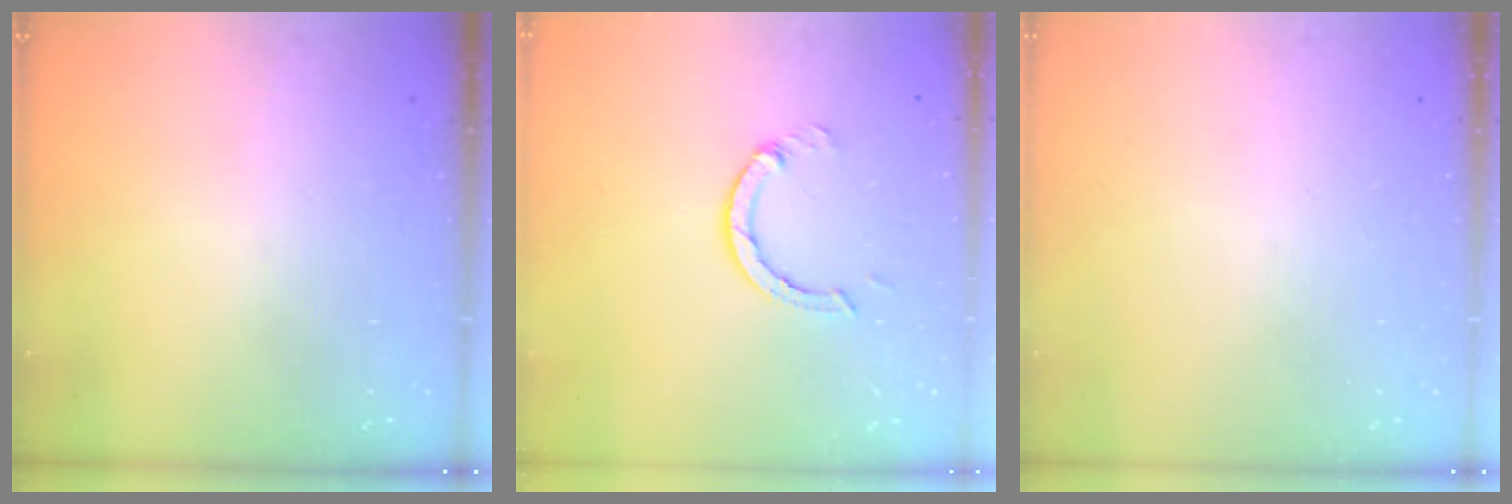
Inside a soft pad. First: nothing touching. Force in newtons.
{"total": 3.7, "press": 3.7, "slide": 0.1}
{"total": 0.0}